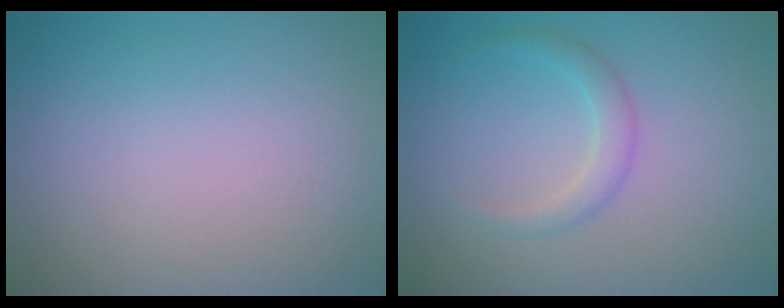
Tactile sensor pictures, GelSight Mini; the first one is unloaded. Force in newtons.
{"total": 1.7, "press": 1.7, "slide": 0.1}